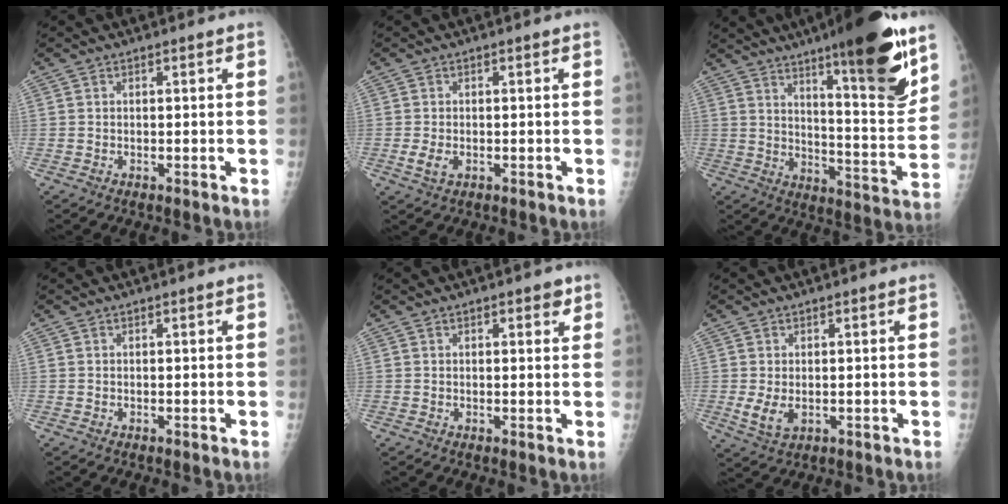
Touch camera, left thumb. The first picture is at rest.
{"total": 2.7, "force": [-0.8, 1.6, 2.0], "torque": [-0.044, -0.004, -0.012]}
{"total": 21.6, "force": [13.3, 3.8, 16.6], "torque": [-0.211, -0.077, 0.202]}
{"total": 0.0}
{"total": 2.2, "force": [1.3, 1.0, 1.5], "torque": [-0.009, -0.003, 0.015]}
{"total": 4.2, "force": [-0.5, 2.6, 3.3], "torque": [-0.064, -0.012, 0.000]}